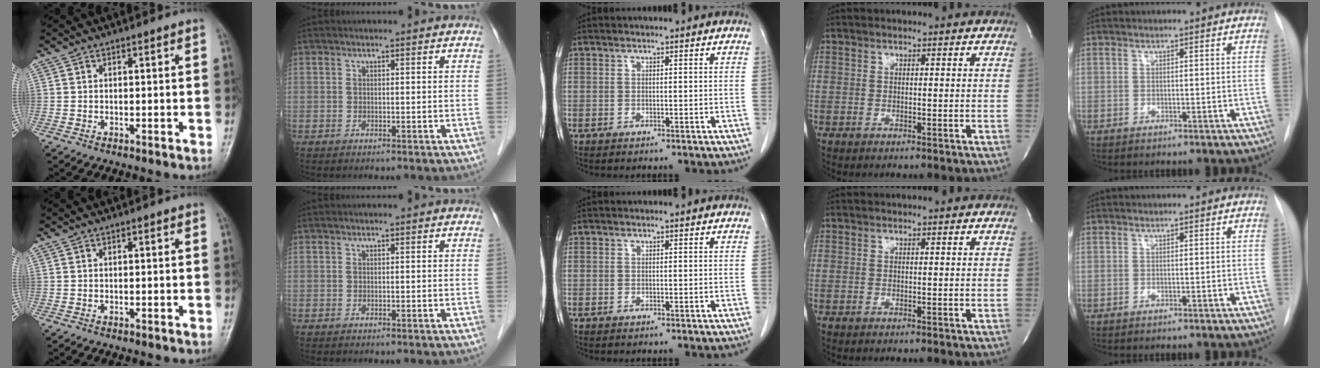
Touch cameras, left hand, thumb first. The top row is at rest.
{}